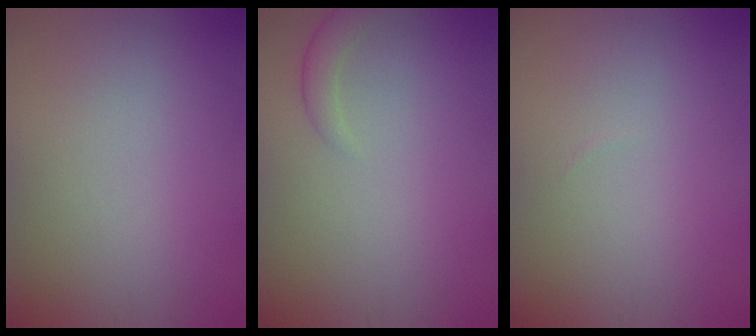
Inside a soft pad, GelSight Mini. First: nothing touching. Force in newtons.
{"total": 1.5, "press": 1.5, "slide": 0.1}
{"total": 0.0}